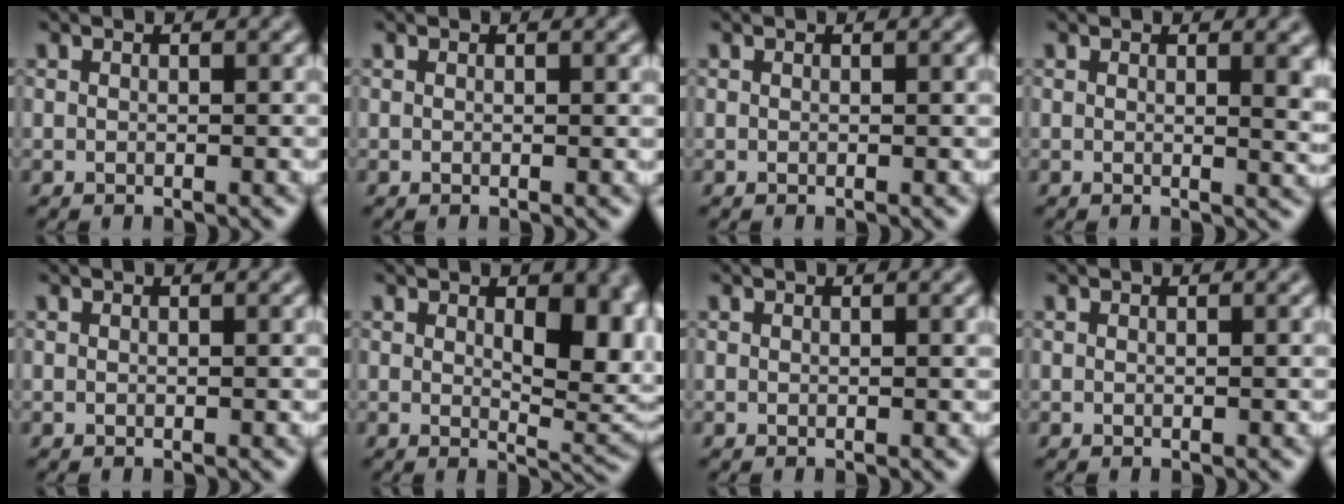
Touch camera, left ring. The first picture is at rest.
{"total": 0.6, "force": [0.1, 0.1, 0.6], "torque": [-0.007, 0.000, 0.001]}
{"total": 0.6, "force": [0.1, 0.1, 0.6], "torque": [-0.007, 0.000, 0.000]}
{"total": 3.2, "force": [0.9, 1.2, 2.8], "torque": [-0.024, 0.001, 0.011]}
{"total": 0.5, "force": [0.1, 0.1, 0.5], "torque": [-0.006, 0.000, 0.000]}
{"total": 6.8, "force": [1.1, 3.1, 5.9], "torque": [-0.081, -0.009, 0.027]}
{"total": 0.8, "force": [0.2, 0.1, 0.8], "torque": [-0.010, 0.000, 0.001]}
{"total": 0.6, "force": [0.1, 0.1, 0.6], "torque": [-0.007, 0.000, 0.001]}